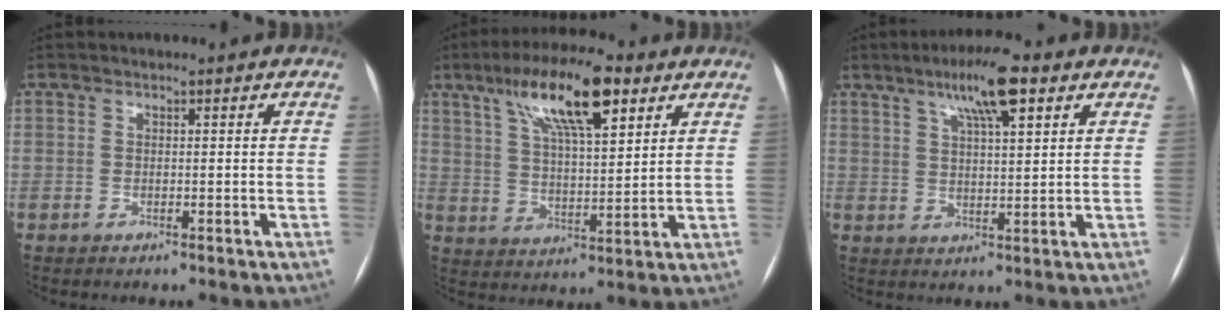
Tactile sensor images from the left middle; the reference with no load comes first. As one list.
[{"total": 13.8, "force": [7.5, 3.4, 11.0], "torque": [-0.195, 0.018, 0.131]}, {"total": 8.5, "force": [4.9, 1.3, 6.9], "torque": [-0.121, 0.015, 0.078]}]